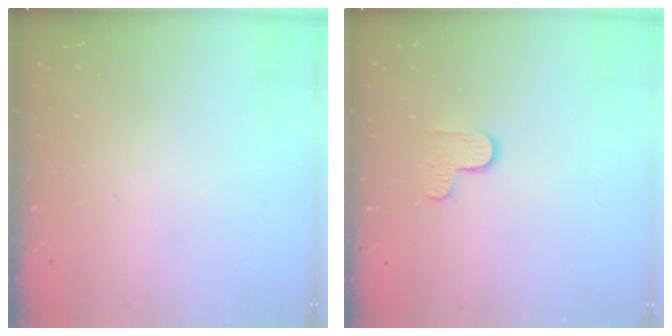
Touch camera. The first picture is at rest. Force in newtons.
{"total": 4.2, "press": 4.1, "slide": 0.4}